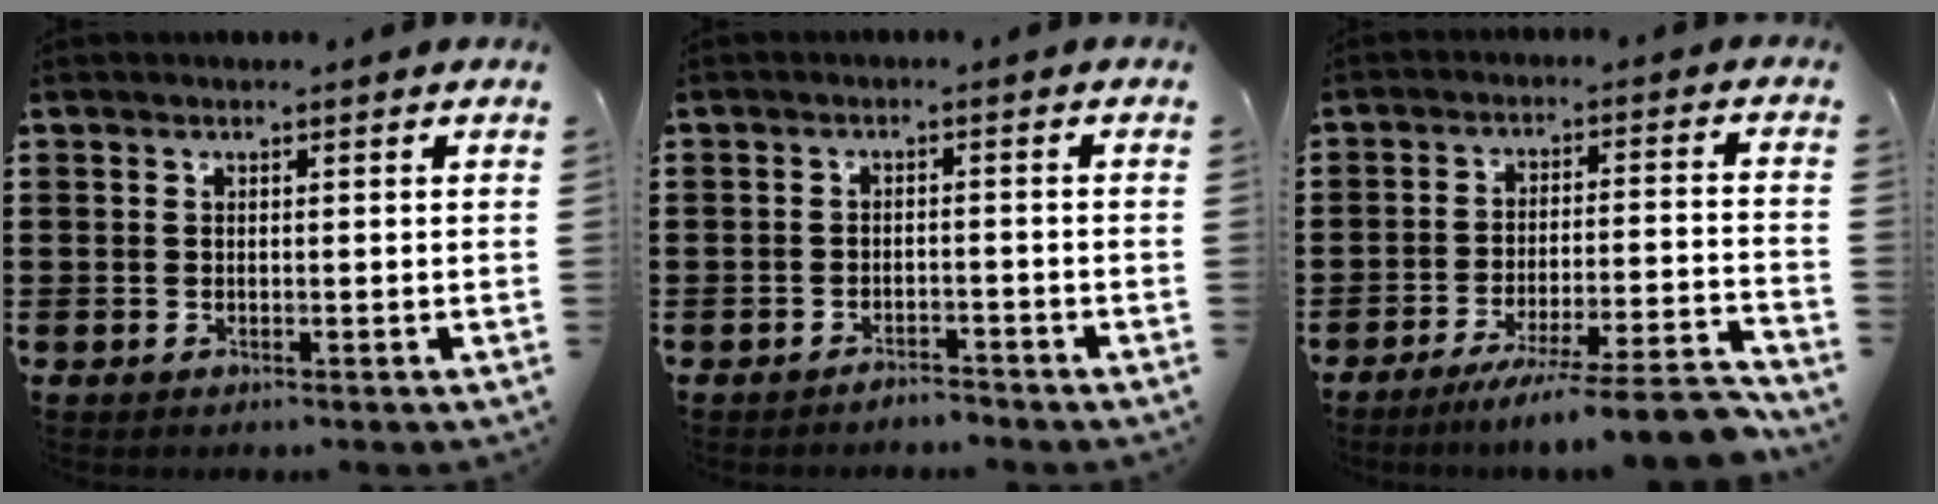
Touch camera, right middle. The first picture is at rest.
{"total": 2.1, "force": [-2.0, 0.1, 0.0], "torque": [-0.008, 0.000, -0.043]}
{"total": 8.4, "force": [-7.2, -0.2, 4.2], "torque": [-0.054, 0.000, -0.129]}